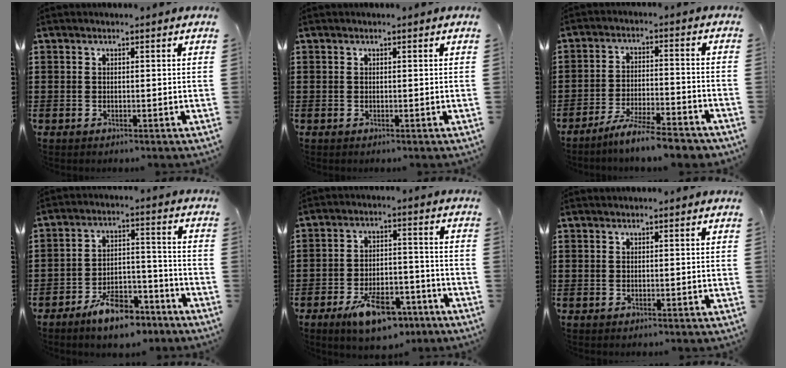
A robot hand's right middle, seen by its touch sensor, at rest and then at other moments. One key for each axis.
{"total": 0.0}
{"total": 6.7, "fx": -5.9, "fy": 0.1, "fz": 3.1, "tx": -0.069, "ty": -0.012, "tz": -0.114}
{"total": 8.4, "fx": -6.7, "fy": 3.0, "fz": 4.0, "tx": -0.068, "ty": 0.024, "tz": -0.123}
{"total": 9.7, "fx": -6.5, "fy": 3.9, "fz": 6.0, "tx": -0.112, "ty": 0.016, "tz": -0.116}
{"total": 0.0}